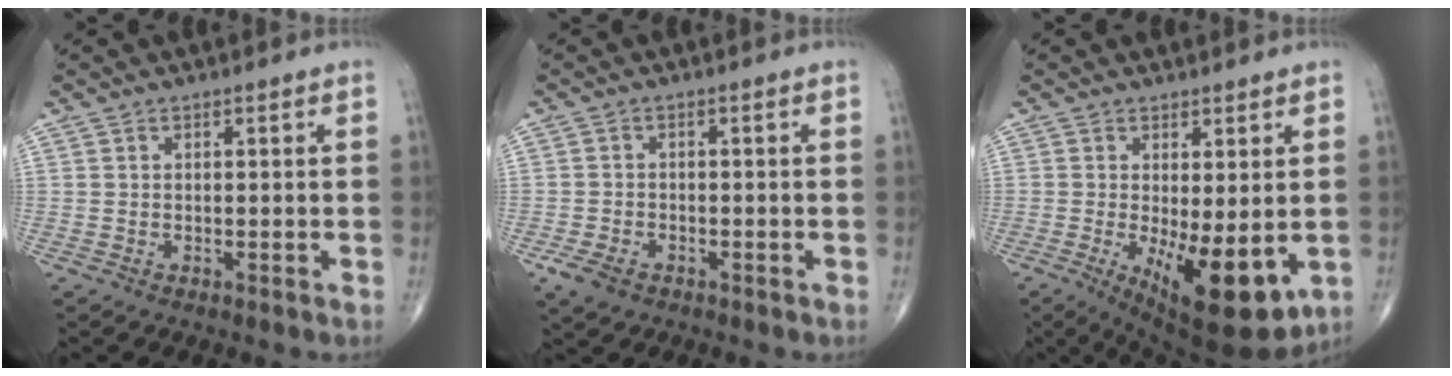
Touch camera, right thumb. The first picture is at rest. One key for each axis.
{"total": 4.1, "fx": -2.2, "fy": 2.6, "fz": 2.3, "tx": -0.050, "ty": 0.004, "tz": -0.035}
{"total": 13.2, "fx": -2.8, "fy": 4.9, "fz": 11.9, "tx": -0.170, "ty": -0.027, "tz": -0.022}